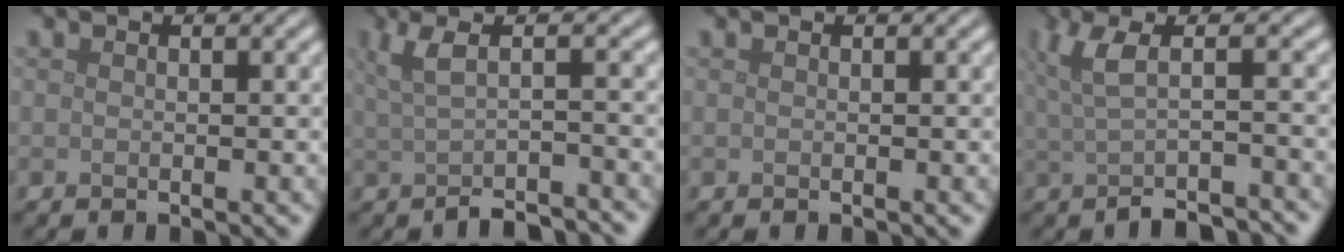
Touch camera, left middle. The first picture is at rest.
{"total": 4.5, "force": [-0.7, 1.5, 4.1], "torque": [-0.062, -0.003, -0.017]}
{"total": 0.0}
{"total": 4.9, "force": [-0.7, 1.8, 4.5], "torque": [-0.072, -0.007, -0.016]}